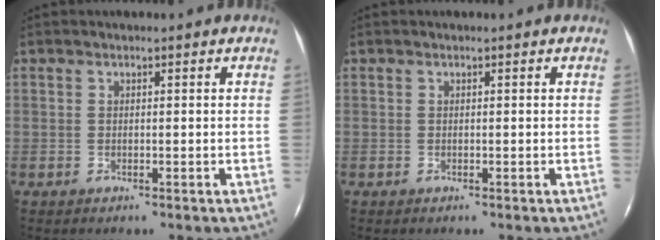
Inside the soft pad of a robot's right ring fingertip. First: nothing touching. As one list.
[{"total": 0.0}]